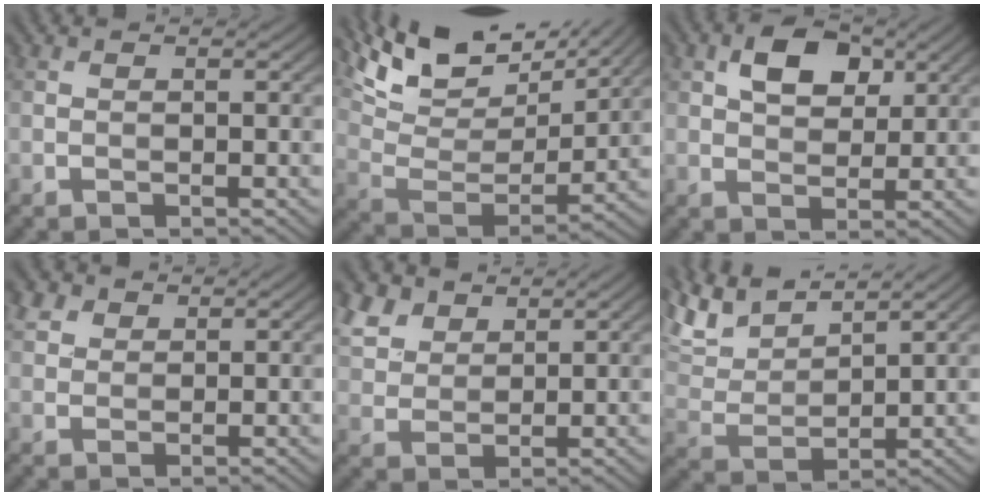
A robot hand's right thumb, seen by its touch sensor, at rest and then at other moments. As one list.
[{"total": 14.3, "force": [10.8, 5.4, 7.6], "torque": [-0.178, 0.001, 0.174]}, {"total": 6.2, "force": [2.6, 3.8, 4.2], "torque": [-0.072, 0.001, 0.041]}, {"total": 3.0, "force": [1.8, 2.1, 1.2], "torque": [-0.035, 0.009, 0.038]}, {"total": 6.3, "force": [4.2, 3.7, 2.9], "torque": [-0.085, 0.009, 0.089]}, {"total": 10.3, "force": [8.3, 2.9, 5.5], "torque": [-0.148, 0.016, 0.161]}]